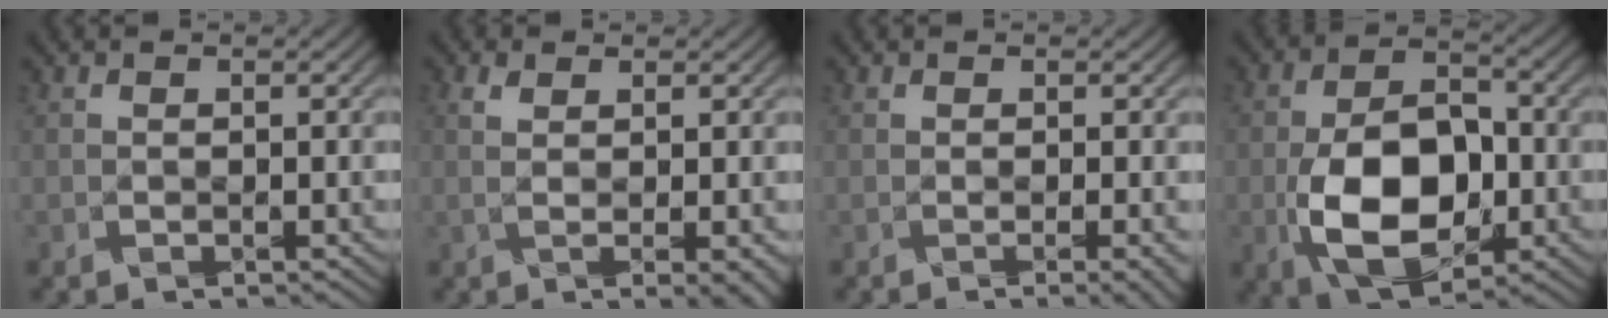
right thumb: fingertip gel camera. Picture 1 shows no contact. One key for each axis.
{"total": 2.8, "fx": 0.6, "fy": 0.3, "fz": 2.7, "tx": -0.054, "ty": 0.005, "tz": 0.013}
{"total": 2.2, "fx": -0.6, "fy": 0.8, "fz": 1.9, "tx": -0.018, "ty": -0.003, "tz": -0.007}
{"total": 11.2, "fx": -2.8, "fy": 6.6, "fz": 8.6, "tx": -0.176, "ty": -0.007, "tz": -0.045}